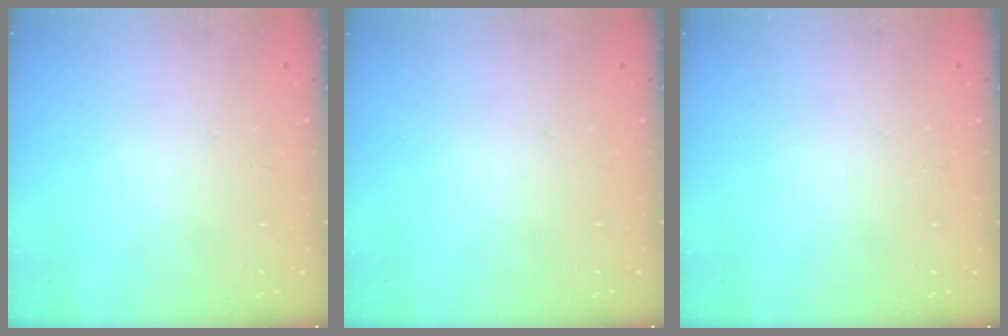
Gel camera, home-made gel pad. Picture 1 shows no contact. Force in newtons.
{"total": 0.0}
{"total": 0.0}